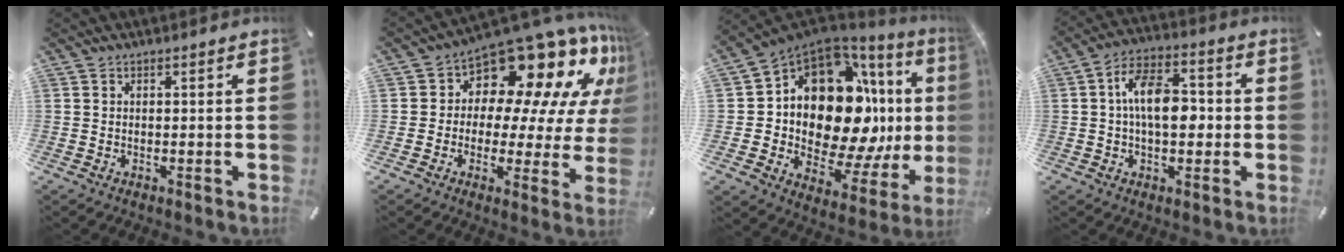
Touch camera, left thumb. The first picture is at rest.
{"total": 16.7, "force": [11.4, 8.5, 8.9], "torque": [-0.124, -0.112, 0.190]}
{"total": 19.1, "force": [3.6, 12.3, 14.2], "torque": [-0.260, -0.068, 0.056]}
{"total": 11.4, "force": [-0.2, 6.5, 9.3], "torque": [-0.158, 0.013, -0.002]}